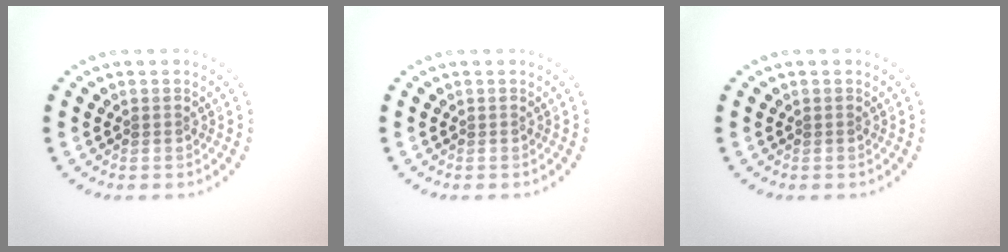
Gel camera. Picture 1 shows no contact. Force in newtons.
{"total": 0.0}
{"total": 0.0}